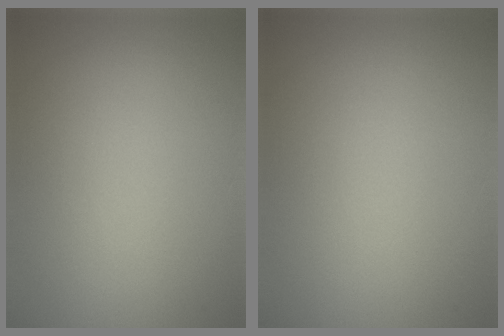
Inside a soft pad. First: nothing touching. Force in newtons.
{"total": 0.0}